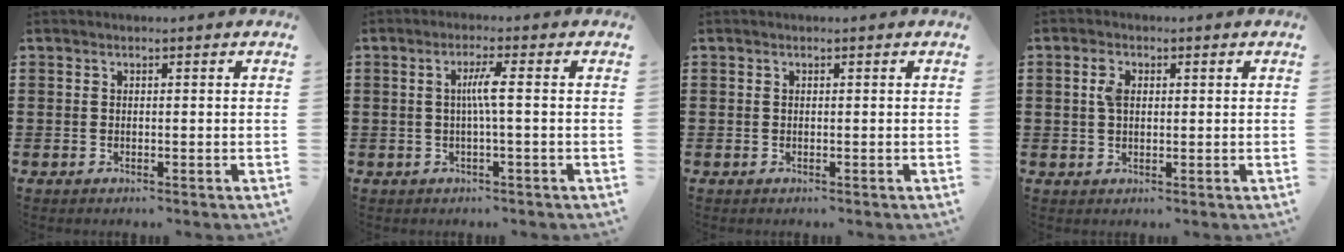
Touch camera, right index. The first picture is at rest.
{"total": 3.3, "force": [-0.1, -0.2, 3.3], "torque": [-0.062, -0.003, -0.007]}
{"total": 0.0}
{"total": 2.9, "force": [0.7, 1.6, 2.3], "torque": [-0.051, 0.008, 0.011]}